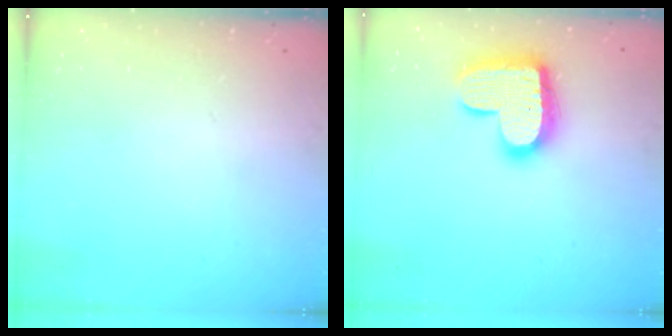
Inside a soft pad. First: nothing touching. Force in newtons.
{"total": 20.1, "press": 20.1, "slide": 1.3}